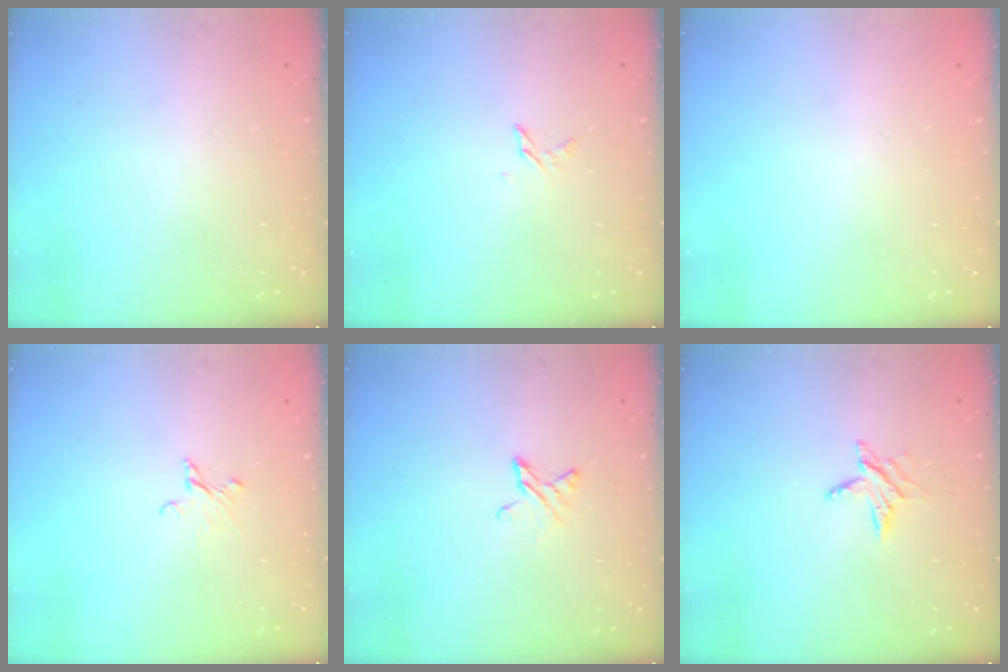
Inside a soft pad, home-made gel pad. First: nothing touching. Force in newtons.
{"total": 3.5, "press": 3.5, "slide": 0.4}
{"total": 0.0}
{"total": 2.5, "press": 2.5, "slide": 0.2}
{"total": 3.3, "press": 3.3, "slide": 0.2}
{"total": 5.2, "press": 5.2, "slide": 0.6}